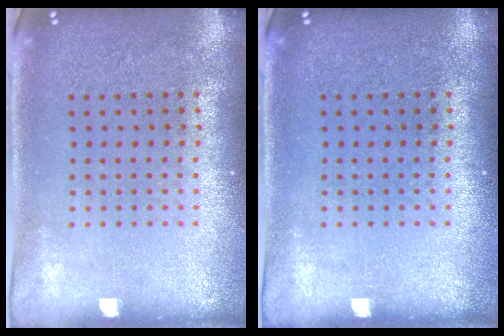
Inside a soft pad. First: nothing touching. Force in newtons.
{"total": 0.0}